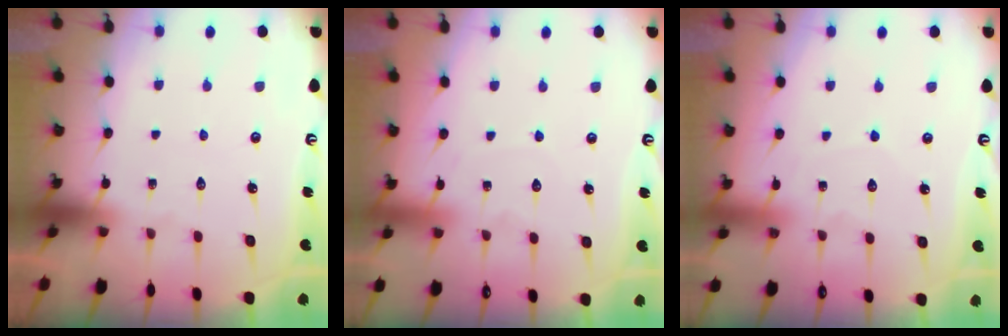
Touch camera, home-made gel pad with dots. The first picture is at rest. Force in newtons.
{"total": 2.7, "press": 2.7, "slide": 0.4}
{"total": 5.3, "press": 5.3, "slide": 0.4}